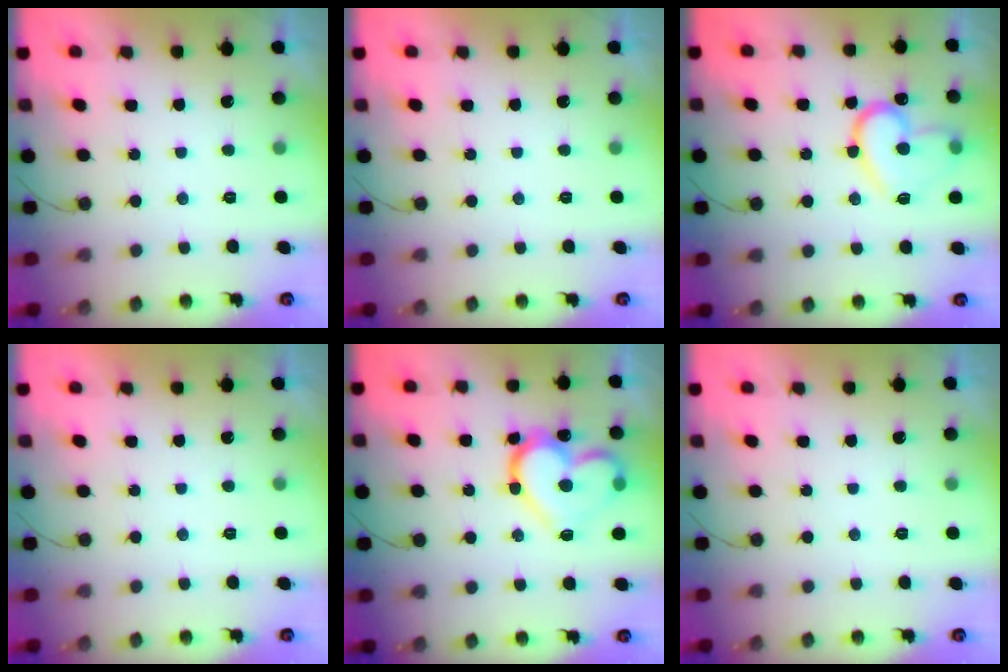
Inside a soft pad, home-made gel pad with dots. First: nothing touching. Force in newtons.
{"total": 0.0}
{"total": 15.9, "press": 15.8, "slide": 0.8}
{"total": 1.7, "press": 1.7, "slide": 0.1}
{"total": 18.2, "press": 18.0, "slide": 2.0}
{"total": 0.0}